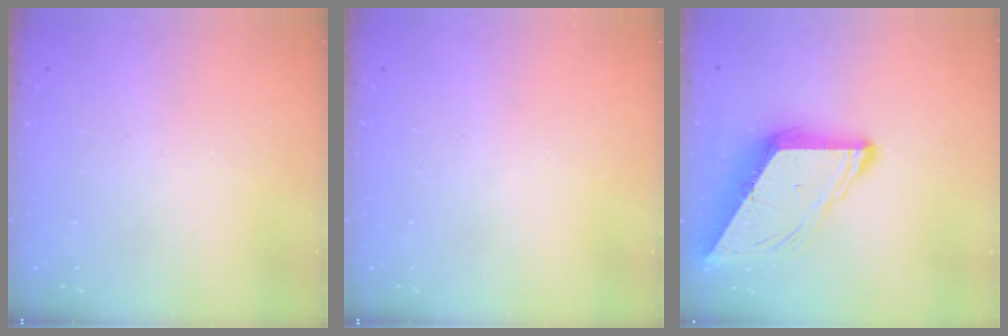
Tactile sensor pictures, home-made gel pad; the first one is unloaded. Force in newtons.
{"total": 0.0}
{"total": 10.3, "press": 10.3, "slide": 1.1}